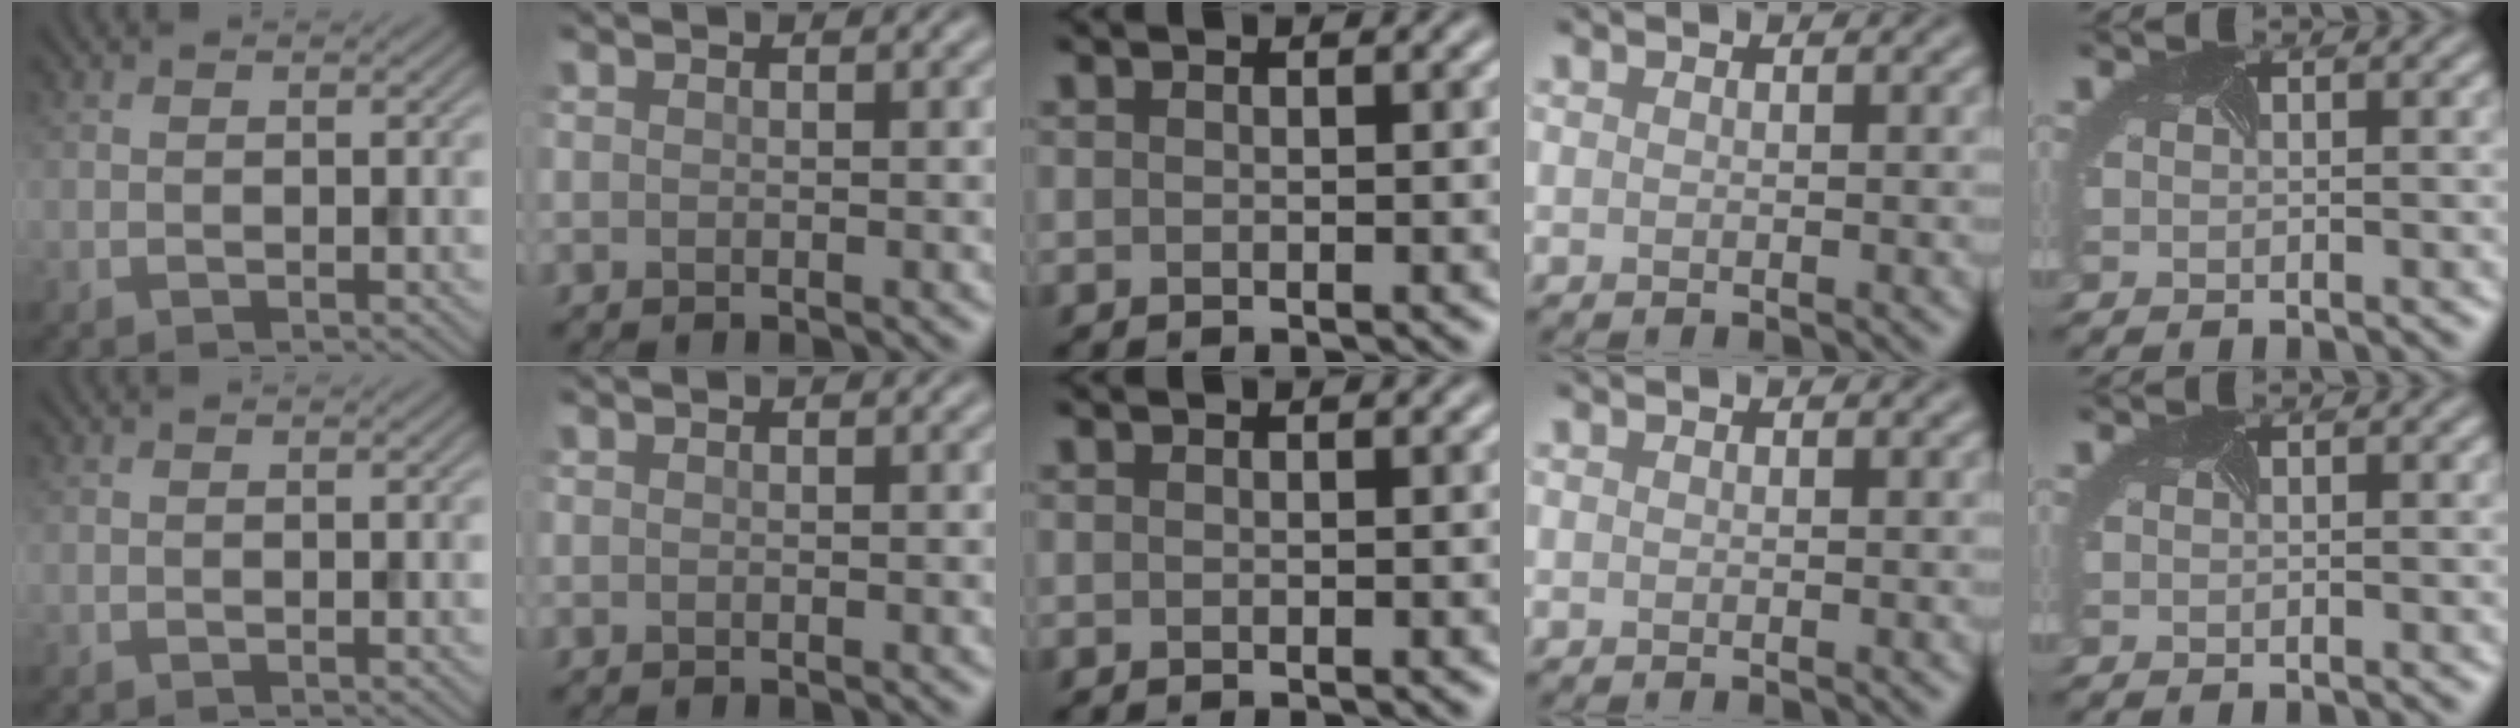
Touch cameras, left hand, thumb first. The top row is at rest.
{}